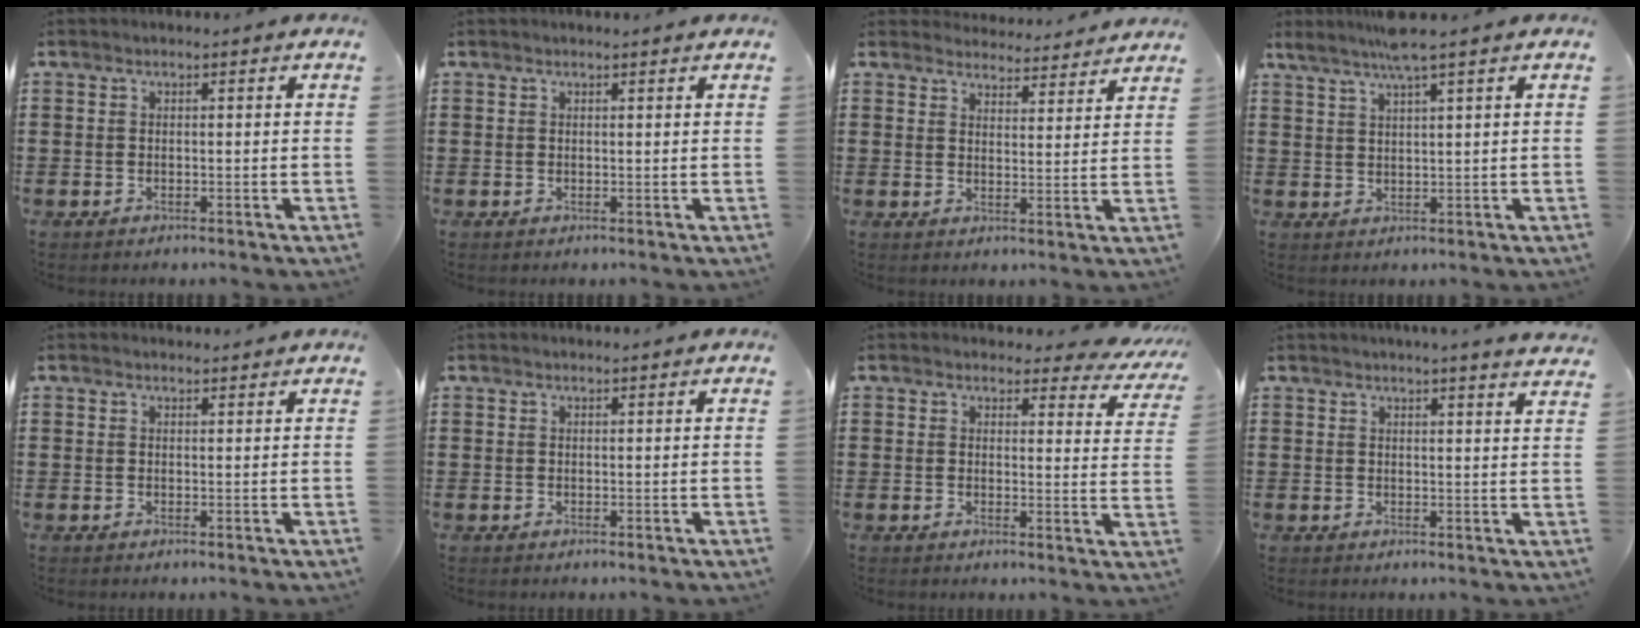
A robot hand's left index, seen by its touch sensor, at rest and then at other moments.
{"total": 0.6, "force": [0.5, 0.0, 0.3], "torque": [-0.006, -0.001, 0.010]}
{"total": 4.2, "force": [4.2, 0.2, 0.1], "torque": [-0.008, -0.025, 0.074]}
{"total": 4.5, "force": [3.3, -0.7, 2.9], "torque": [-0.063, -0.004, 0.059]}
{"total": 1.2, "force": [1.2, 0.1, 0.2], "torque": [-0.005, 0.001, 0.023]}
{"total": 0.7, "force": [0.7, -0.1, 0.2], "torque": [-0.006, -0.001, 0.014]}
{"total": 3.5, "force": [3.2, 0.9, 1.1], "torque": [-0.018, -0.014, 0.055]}
{"total": 2.9, "force": [2.8, -0.7, 0.5], "torque": [-0.016, -0.012, 0.051]}